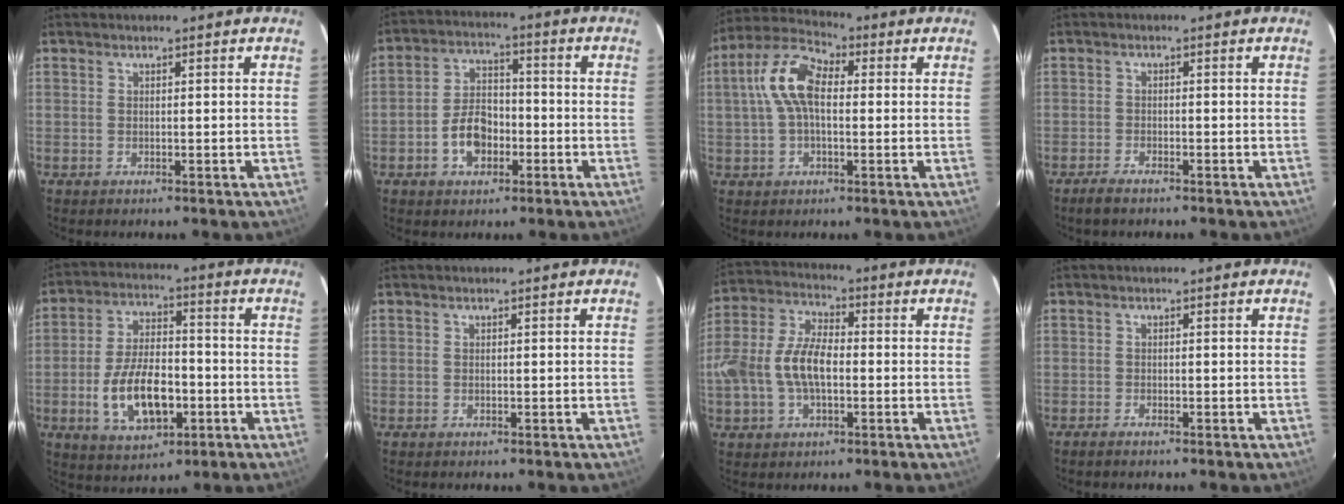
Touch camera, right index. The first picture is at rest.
{"total": 8.1, "force": [-3.2, 5.3, 5.2], "torque": [-0.102, 0.022, -0.048]}
{"total": 10.2, "force": [0.9, 5.4, 8.6], "torque": [-0.180, 0.026, 0.013]}
{"total": 2.7, "force": [-2.3, 0.6, 1.4], "torque": [-0.042, -0.003, -0.045]}
{"total": 13.5, "force": [-4.0, 6.8, 10.9], "torque": [-0.220, 0.004, -0.058]}
{"total": 0.0}
{"total": 12.0, "force": [-1.8, 6.6, 9.8], "torque": [-0.207, 0.013, -0.034]}
{"total": 1.1, "force": [-0.9, 0.1, 0.5], "torque": [-0.015, -0.001, -0.020]}